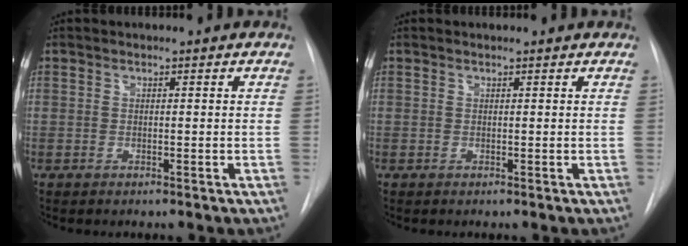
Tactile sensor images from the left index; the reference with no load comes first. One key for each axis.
{"total": 1.0, "fx": 1.0, "fy": 0.1, "fz": 0.1, "tx": -0.008, "ty": 0.010, "tz": 0.013}